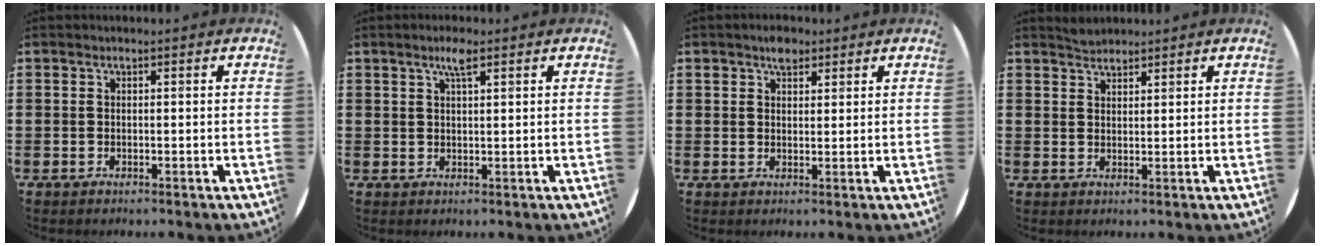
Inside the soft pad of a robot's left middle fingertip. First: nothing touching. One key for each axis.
{"total": 2.7, "fx": 1.9, "fy": 0.4, "fz": 2.0, "tx": -0.041, "ty": 0.006, "tz": 0.032}
{"total": 2.5, "fx": 2.0, "fy": 1.3, "fz": 0.8, "tx": -0.003, "ty": -0.002, "tz": 0.034}
{"total": 2.0, "fx": 1.9, "fy": 0.4, "fz": -0.1, "tx": -0.003, "ty": 0.003, "tz": 0.038}